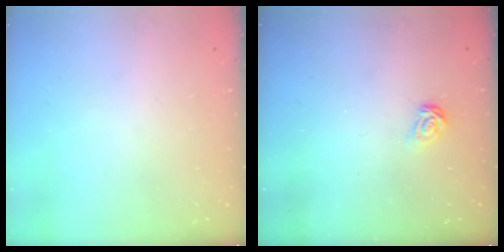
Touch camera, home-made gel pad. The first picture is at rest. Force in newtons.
{"total": 4.3, "press": 4.3, "slide": 0.3}